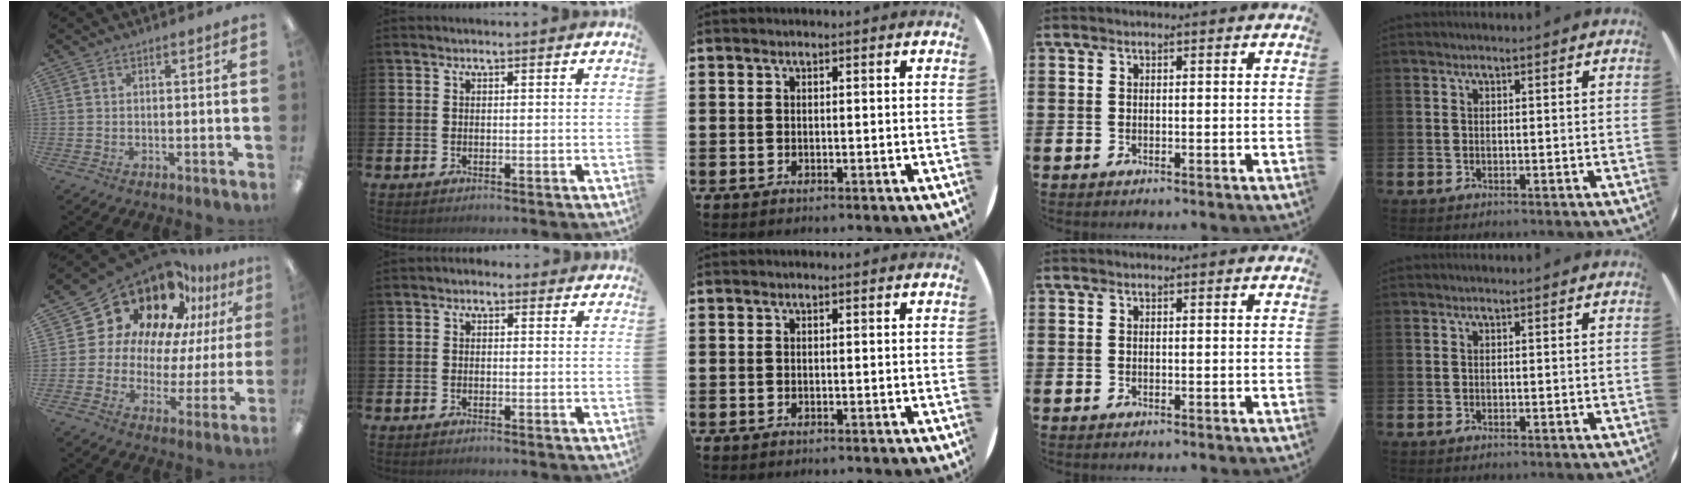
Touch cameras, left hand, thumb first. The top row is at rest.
{"thumb": {"total": 21.1, "force": [14.5, 12.7, 8.6], "torque": [-0.167, -0.103, 0.270]}, "index": {"total": 0.7, "force": [-0.3, 0.6, 0.3], "torque": [0.002, 0.003, -0.009]}}